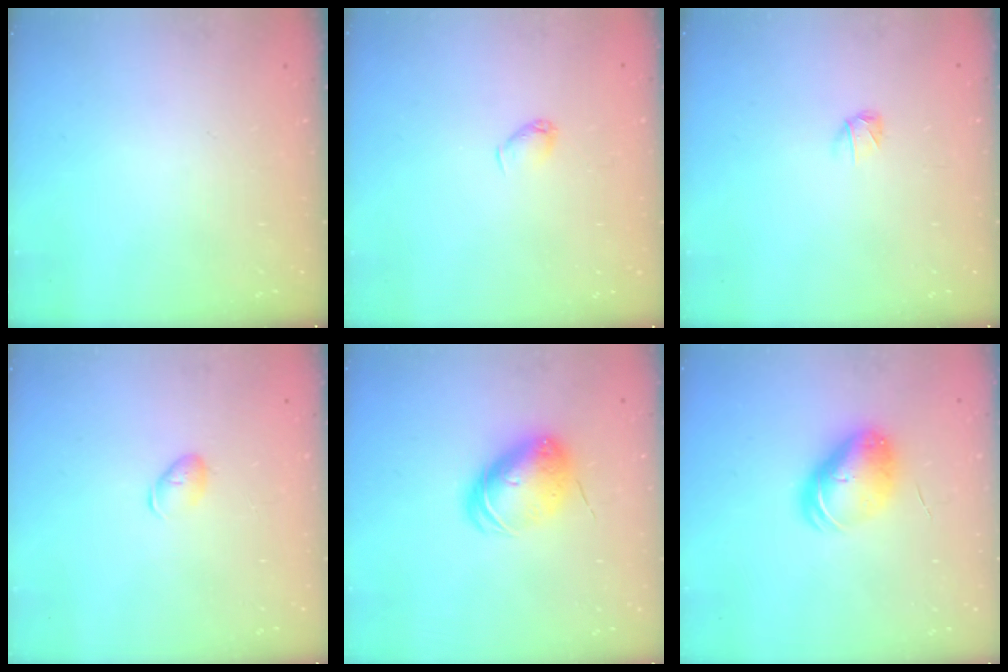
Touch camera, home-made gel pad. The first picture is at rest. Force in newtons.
{"total": 3.1, "press": 3.0, "slide": 0.7}
{"total": 2.6, "press": 2.5, "slide": 0.6}
{"total": 5.9, "press": 5.8, "slide": 1.0}
{"total": 8.3, "press": 8.2, "slide": 1.3}
{"total": 9.1, "press": 8.9, "slide": 1.9}